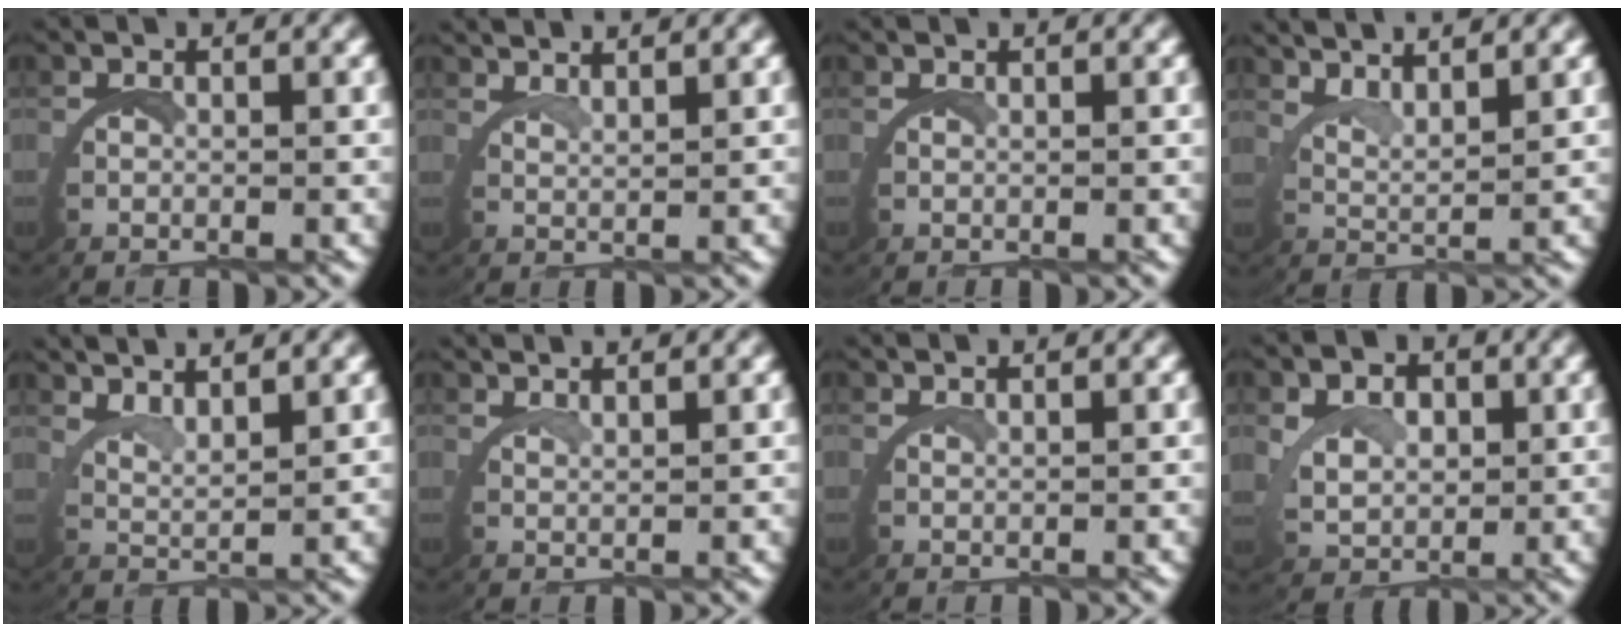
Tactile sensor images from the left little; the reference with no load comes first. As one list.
[{"total": 3.6, "force": [3.4, -1.0, 0.5], "torque": [-0.018, -0.001, 0.062]}, {"total": 0.9, "force": [0.6, -0.6, 0.0], "torque": [0.000, 0.004, 0.010]}, {"total": 5.2, "force": [4.5, 1.1, 2.3], "torque": [-0.055, 0.001, 0.070]}, {"total": 4.8, "force": [4.3, 0.8, 2.1], "torque": [-0.051, 0.001, 0.069]}, {"total": 3.1, "force": [2.9, -1.1, 0.3], "torque": [-0.012, 0.001, 0.052]}, {"total": 1.9, "force": [1.5, -1.2, 0.1], "torque": [-0.002, 0.004, 0.027]}, {"total": 3.5, "force": [1.3, 2.5, 2.1], "torque": [-0.058, -0.018, 0.033]}]